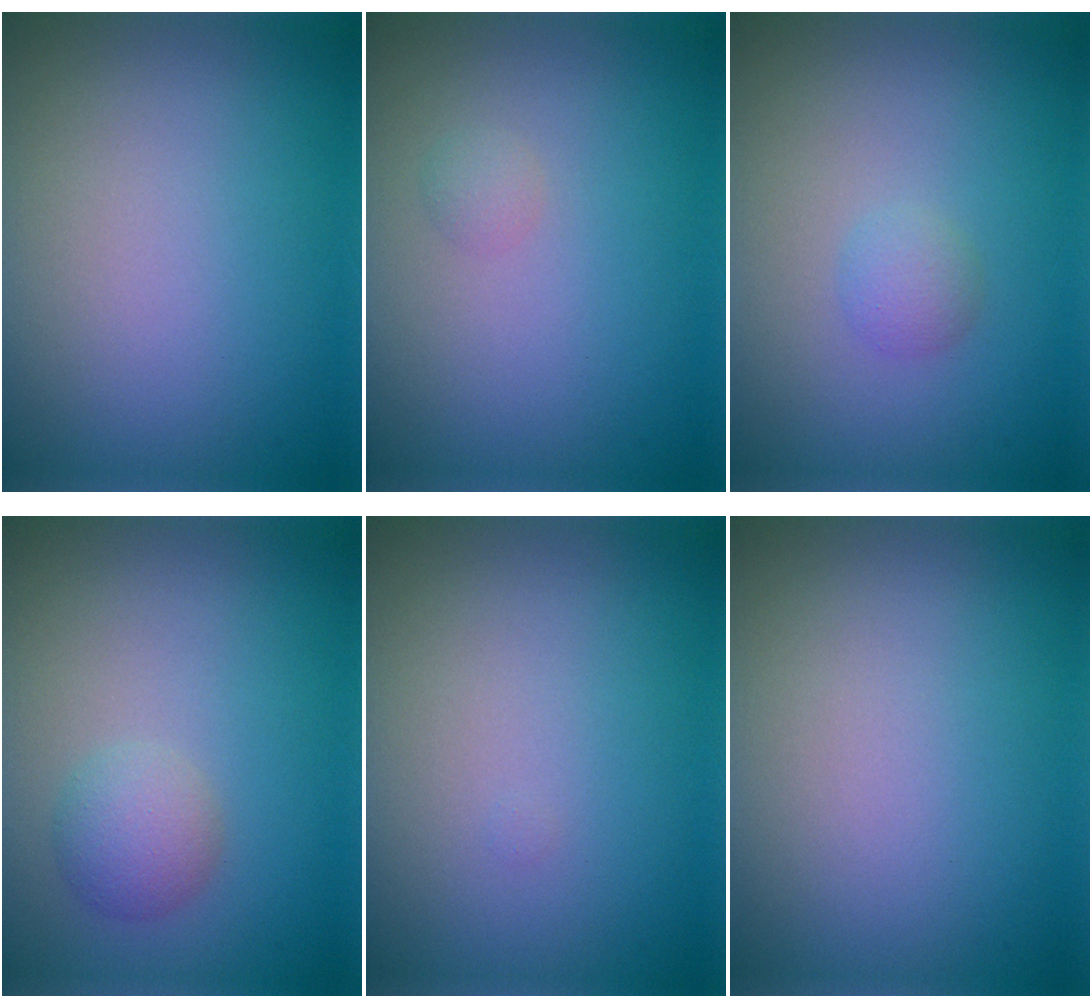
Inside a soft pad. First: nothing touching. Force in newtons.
{"total": 0.7, "press": 0.7, "slide": 0.0}
{"total": 1.3, "press": 1.3, "slide": 0.1}
{"total": 2.2, "press": 2.2, "slide": 0.1}
{"total": 0.0}
{"total": 0.0}